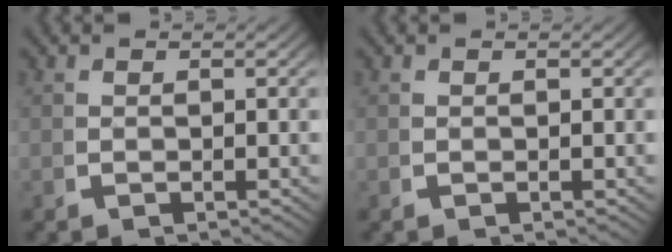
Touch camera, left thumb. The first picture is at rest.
{"total": 0.0}